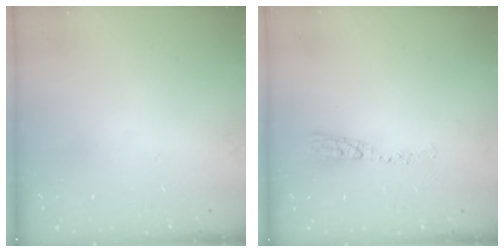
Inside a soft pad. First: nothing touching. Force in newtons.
{"total": 8.1, "press": 8.1, "slide": 0.6}